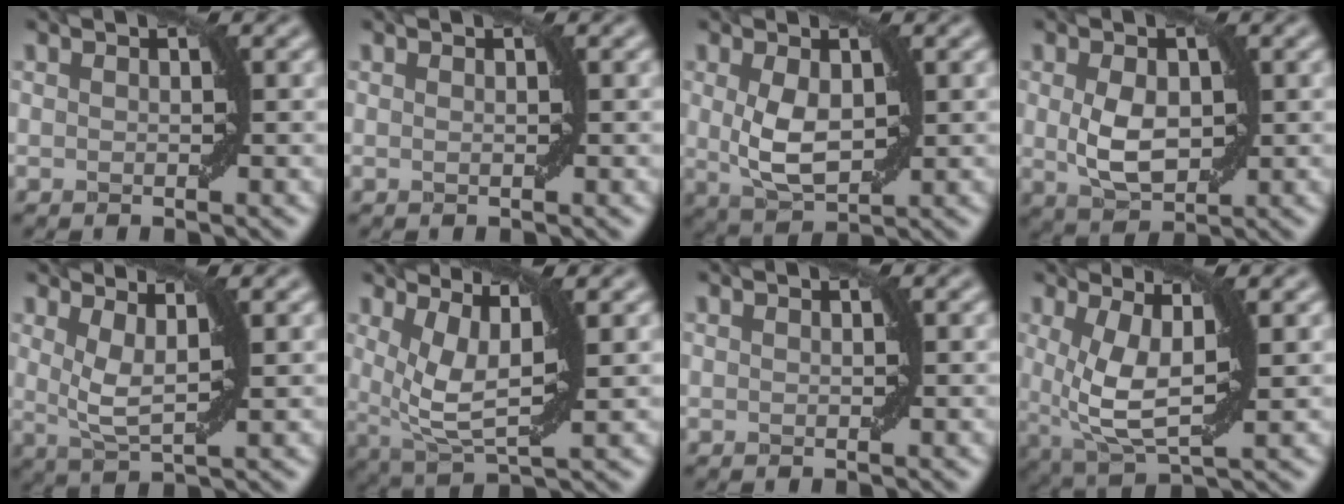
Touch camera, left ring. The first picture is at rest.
{"total": 0.0}
{"total": 3.8, "force": [0.5, 2.0, 3.2], "torque": [-0.073, -0.001, 0.015]}
{"total": 3.9, "force": [0.1, 2.3, 3.1], "torque": [-0.066, -0.001, 0.007]}
{"total": 2.9, "force": [1.6, 0.5, 2.4], "torque": [-0.054, -0.006, 0.030]}
{"total": 4.9, "force": [1.8, 1.5, 4.4], "torque": [-0.093, -0.010, 0.035]}
{"total": 0.0}
{"total": 5.7, "force": [0.8, 2.0, 5.3], "torque": [-0.114, -0.012, 0.018]}